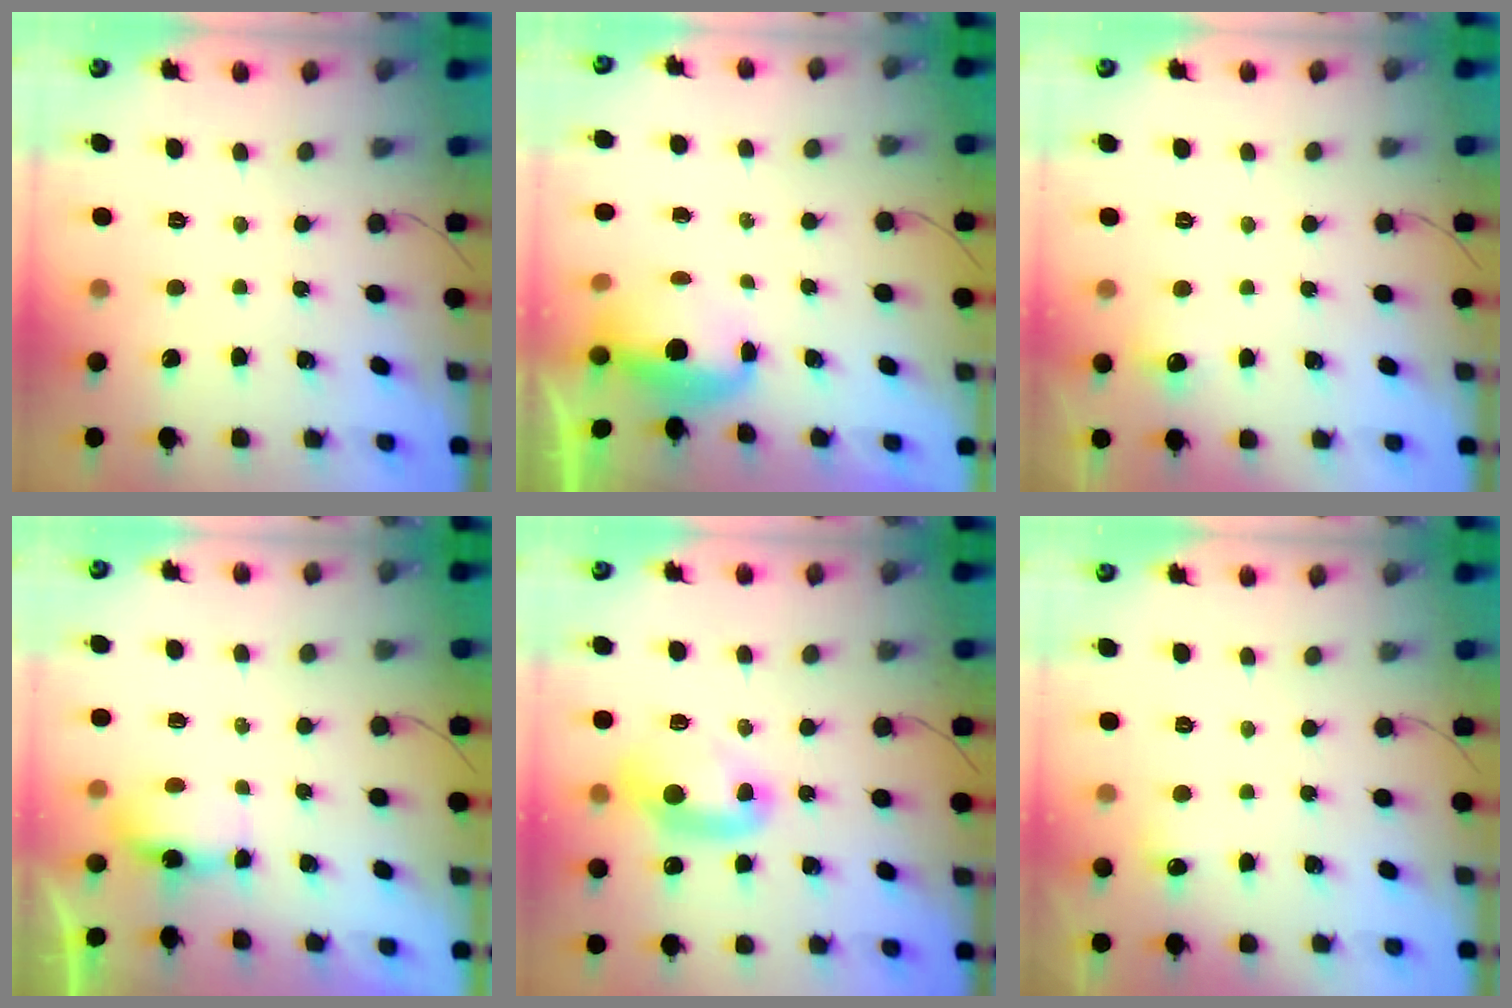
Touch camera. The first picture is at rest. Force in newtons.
{"total": 4.5, "press": 4.4, "slide": 0.6}
{"total": 10.6, "press": 4.4, "slide": 9.7}
{"total": 6.0, "press": 5.1, "slide": 3.2}
{"total": 10.6, "press": 10.4, "slide": 2.1}
{"total": 3.5, "press": 3.2, "slide": 1.4}